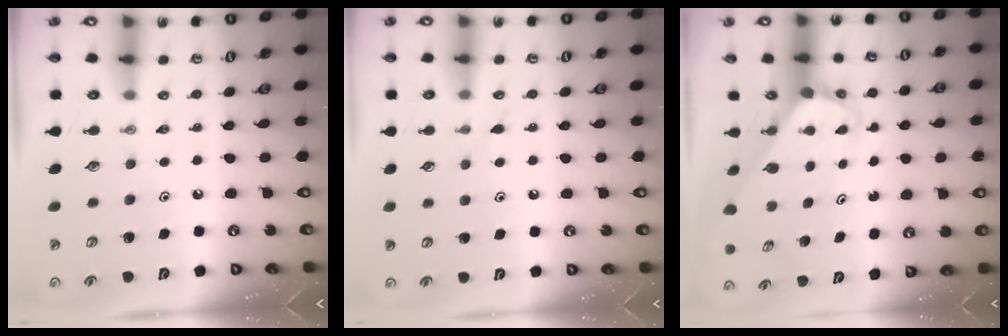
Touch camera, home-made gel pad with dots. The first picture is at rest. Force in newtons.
{"total": 6.8, "press": 6.8, "slide": 0.6}
{"total": 3.1, "press": 3.1, "slide": 0.3}